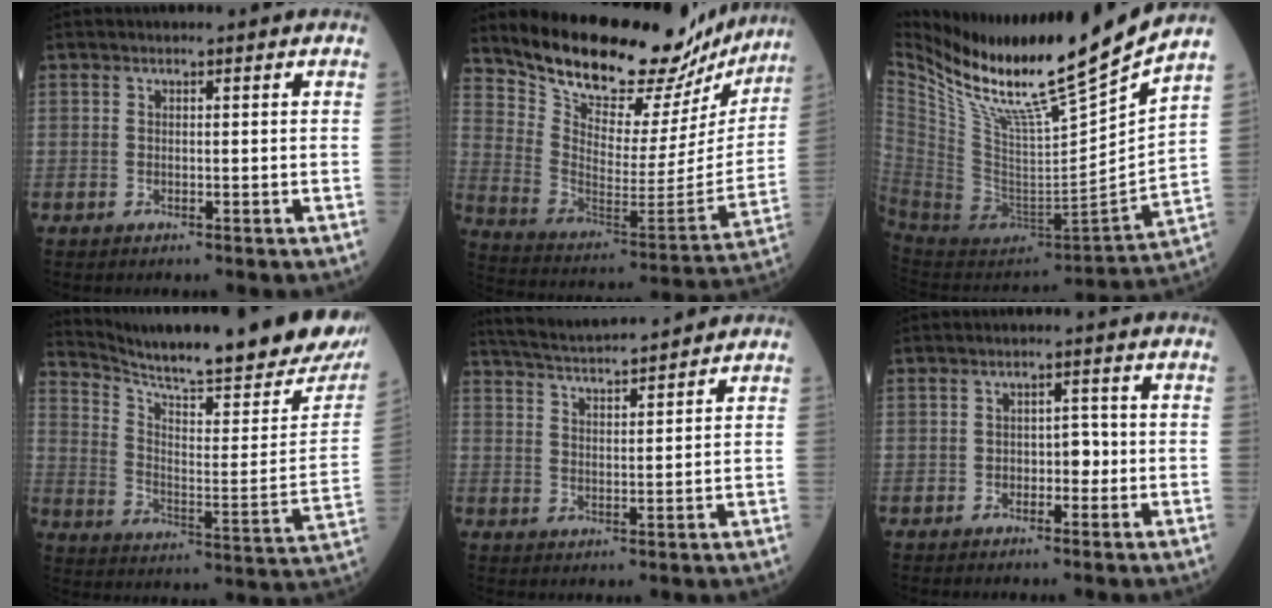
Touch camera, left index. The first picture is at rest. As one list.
[{"total": 25.7, "force": [23.2, 7.3, 8.3], "torque": [-0.136, -0.070, 0.323]}, {"total": 23.6, "force": [19.4, -0.8, 13.4], "torque": [-0.235, -0.065, 0.340]}, {"total": 26.6, "force": [23.4, 1.6, 12.5], "torque": [-0.209, -0.095, 0.313]}, {"total": 11.9, "force": [11.0, 0.9, 4.5], "torque": [-0.087, 0.022, 0.176]}, {"total": 2.8, "force": [-0.9, 1.6, 2.1], "torque": [-0.024, 0.007, -0.015]}]